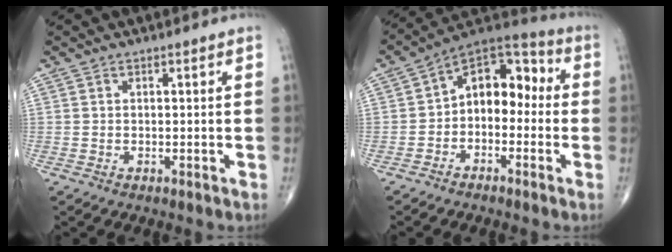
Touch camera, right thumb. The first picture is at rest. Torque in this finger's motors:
{"motor_torque": [0.10, 0.22, 0.35, -0.23, 0.07]}